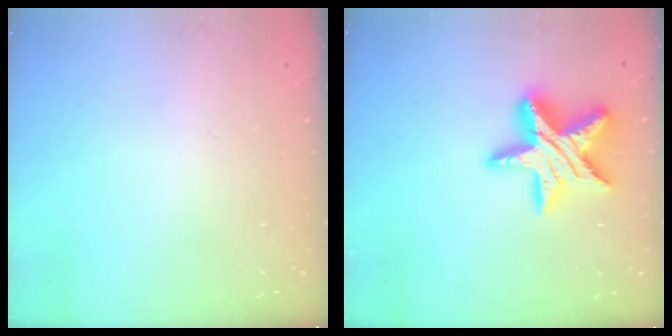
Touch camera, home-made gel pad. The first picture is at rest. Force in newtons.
{"total": 17.8, "press": 17.8, "slide": 1.2}